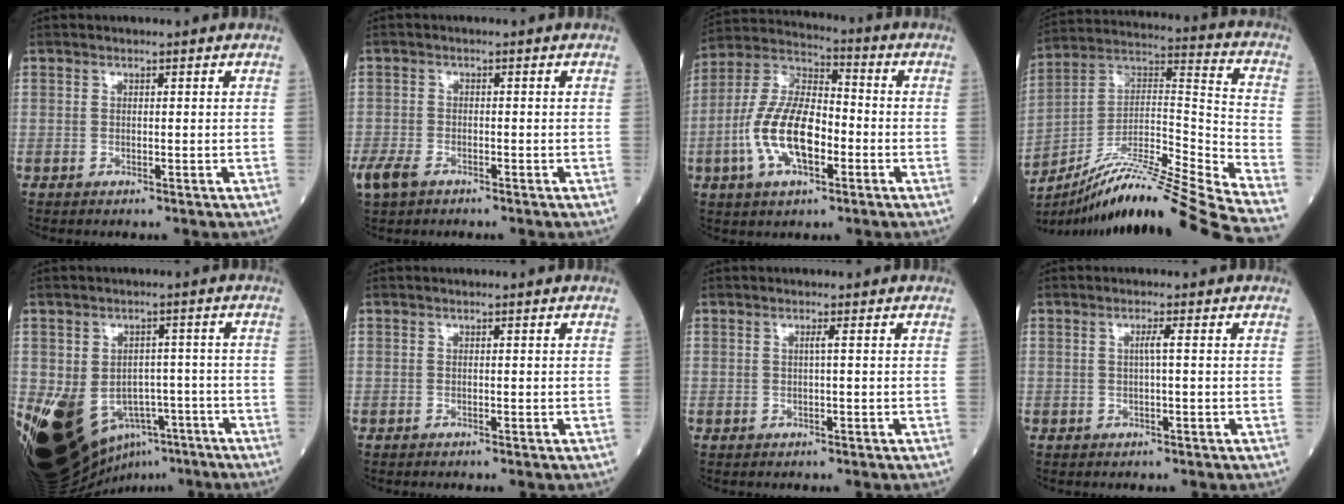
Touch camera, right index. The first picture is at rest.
{"total": 4.7, "force": [-3.2, 2.4, 2.5], "torque": [-0.054, -0.005, -0.057]}
{"total": 13.8, "force": [-3.5, 5.8, 12.0], "torque": [-0.251, 0.016, -0.069]}
{"total": 25.1, "force": [-21.4, -2.2, 13.0], "torque": [-0.195, -0.006, -0.358]}
{"total": 17.2, "force": [-7.5, 12.4, 9.3], "torque": [-0.186, 0.010, -0.098]}
{"total": 0.0}
{"total": 0.6, "force": [0.0, -0.2, 0.5], "torque": [-0.008, -0.001, 0.001]}
{"total": 1.3, "force": [0.0, -0.3, 1.2], "torque": [-0.022, 0.002, -0.002]}